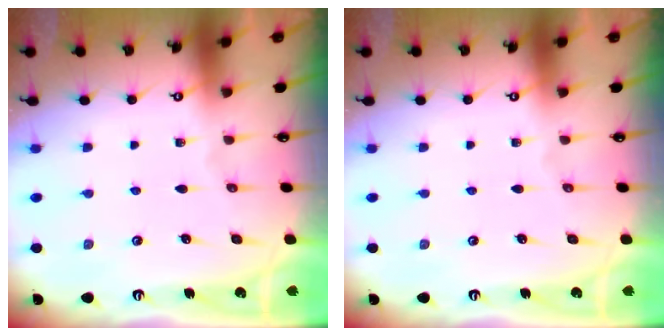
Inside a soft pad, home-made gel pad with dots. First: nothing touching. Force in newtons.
{"total": 0.0}